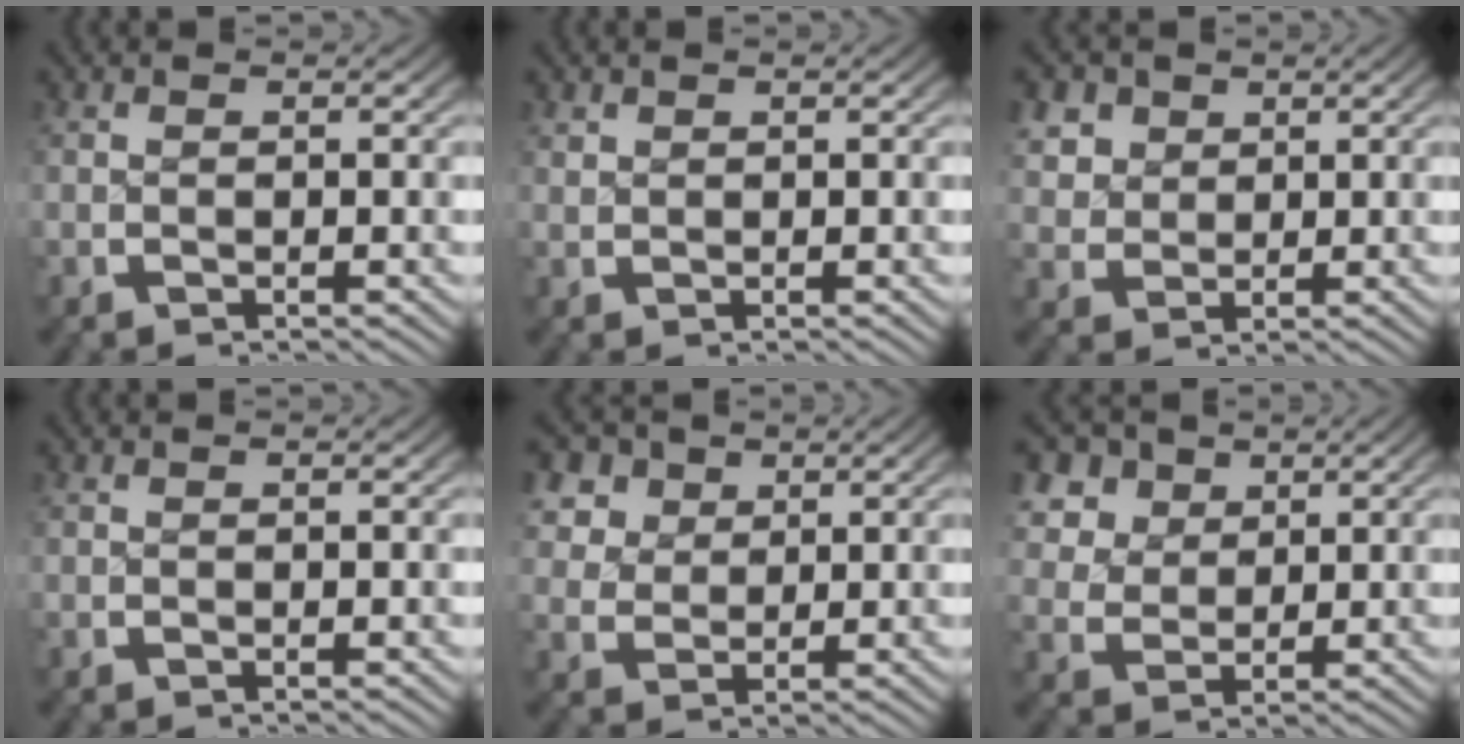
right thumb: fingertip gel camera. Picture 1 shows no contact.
{"total": 0.7, "force": [0.7, 0.2, 0.1], "torque": [-0.002, 0.000, 0.018]}
{"total": 5.0, "force": [2.3, 3.9, 2.1], "torque": [-0.055, -0.011, 0.048]}
{"total": 0.0}
{"total": 5.9, "force": [2.9, 4.4, 2.7], "torque": [-0.061, -0.007, 0.052]}
{"total": 7.4, "force": [3.3, 5.6, 3.5], "torque": [-0.081, -0.009, 0.058]}